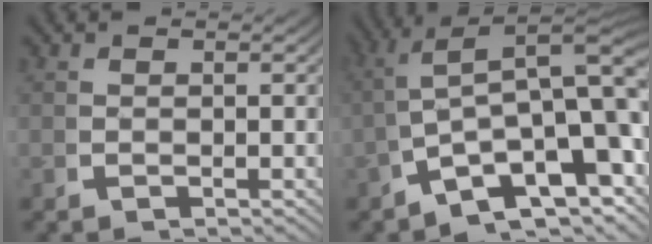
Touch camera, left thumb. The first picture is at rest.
{"total": 15.1, "force": [-2.4, 9.0, 11.9], "torque": [-0.203, -0.042, -0.026]}